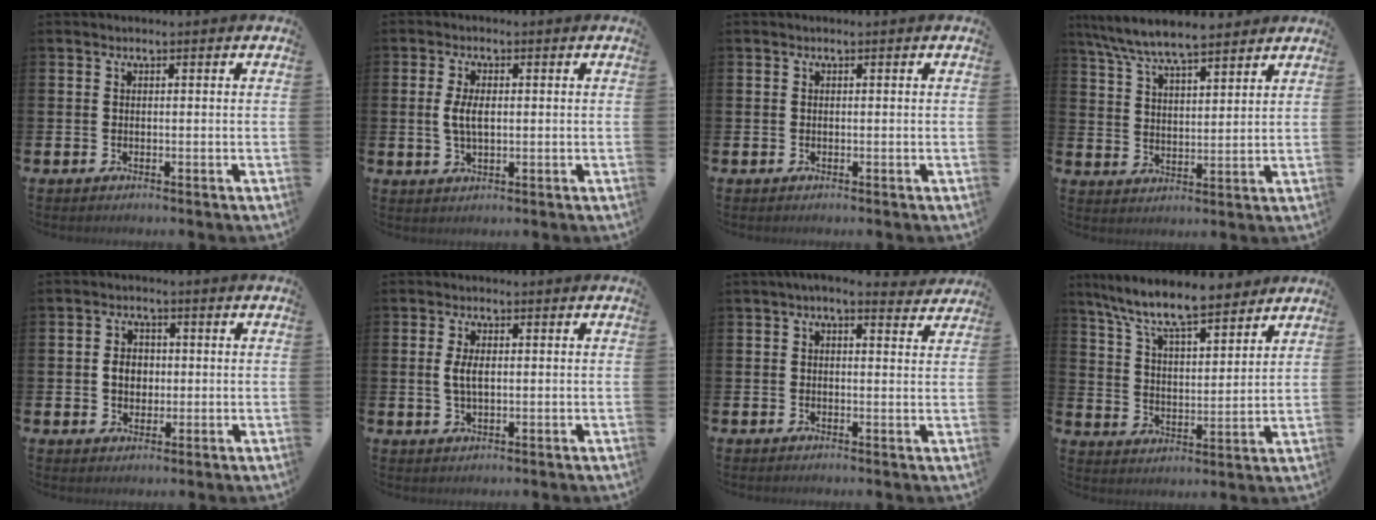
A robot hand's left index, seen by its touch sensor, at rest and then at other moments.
{"total": 3.7, "force": [0.4, 1.8, 3.2], "torque": [-0.059, 0.007, 0.004]}
{"total": 0.0}
{"total": 7.8, "force": [7.3, 1.1, 2.5], "torque": [-0.076, -0.031, 0.132]}
{"total": 3.5, "force": [0.2, 2.9, 1.9], "torque": [-0.023, 0.002, -0.005]}
{"total": 3.1, "force": [0.4, 1.5, 2.7], "torque": [-0.049, 0.005, 0.004]}
{"total": 2.9, "force": [2.5, 0.7, 1.2], "torque": [-0.016, -0.011, 0.042]}
{"total": 9.8, "force": [8.8, 1.9, 3.8], "torque": [-0.103, -0.052, 0.155]}